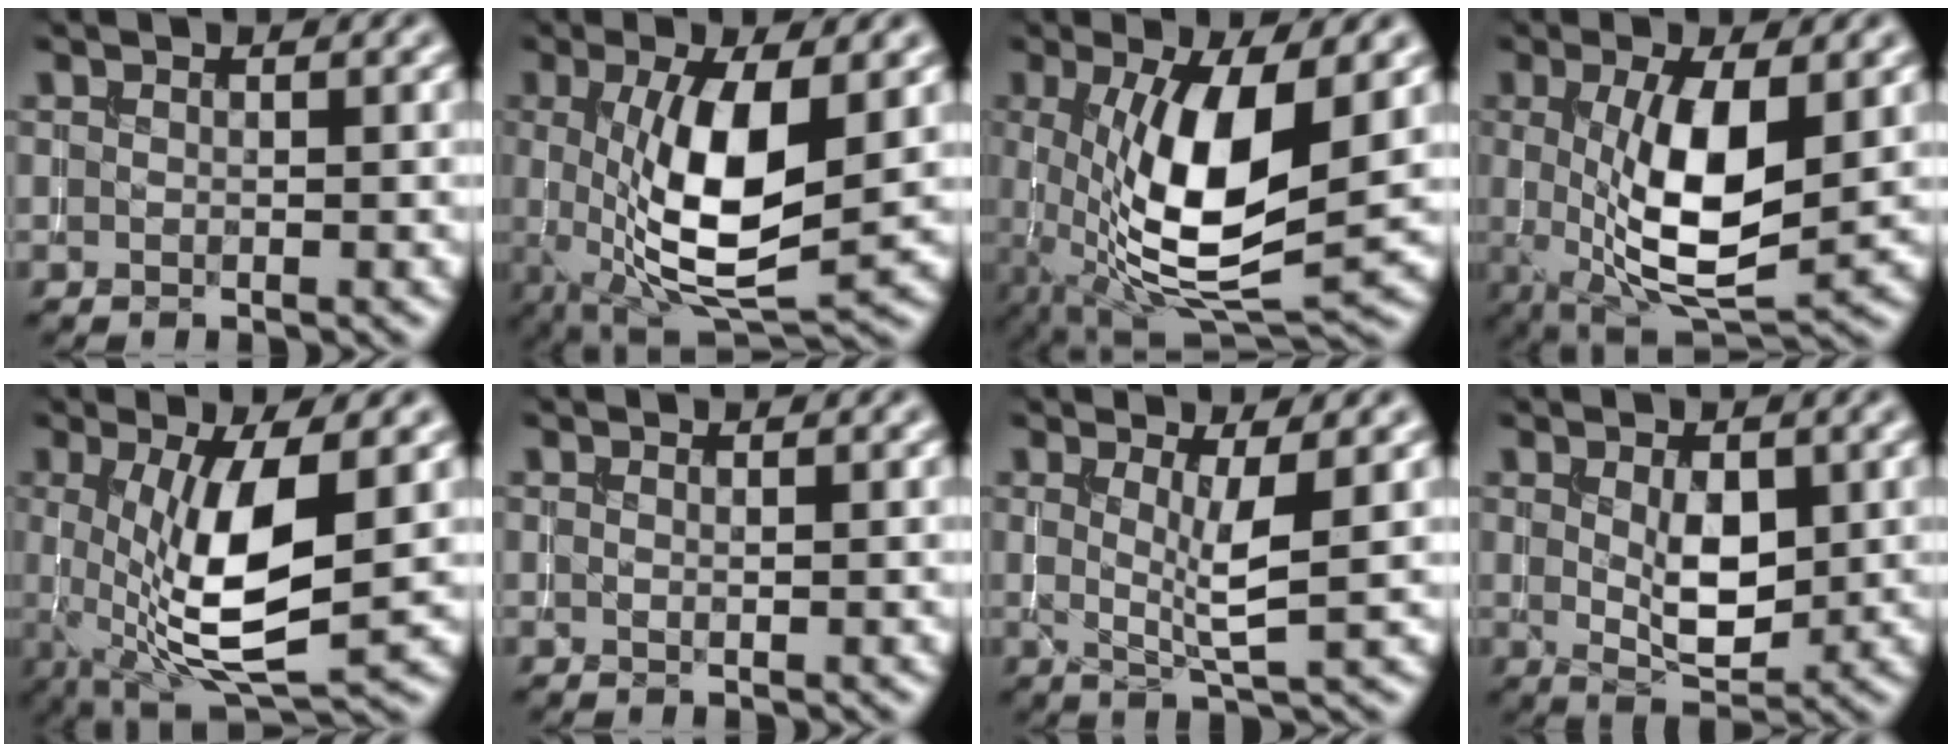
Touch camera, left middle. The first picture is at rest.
{"total": 9.4, "force": [0.3, 3.1, 8.9], "torque": [-0.163, -0.011, 0.010]}
{"total": 10.4, "force": [0.3, 3.5, 9.7], "torque": [-0.178, -0.012, 0.010]}
{"total": 8.6, "force": [0.3, 2.8, 8.1], "torque": [-0.150, -0.013, 0.011]}
{"total": 9.2, "force": [0.1, 2.8, 8.8], "torque": [-0.159, -0.013, 0.007]}
{"total": 0.0}
{"total": 3.5, "force": [0.4, 0.5, 3.4], "torque": [-0.057, -0.011, 0.011]}
{"total": 4.0, "force": [0.5, 1.9, 3.4], "torque": [-0.060, -0.005, 0.016]}